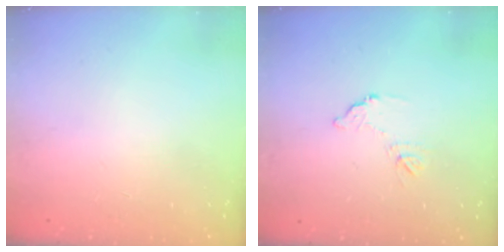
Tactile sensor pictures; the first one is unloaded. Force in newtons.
{"total": 6.4, "press": 6.4, "slide": 0.3}